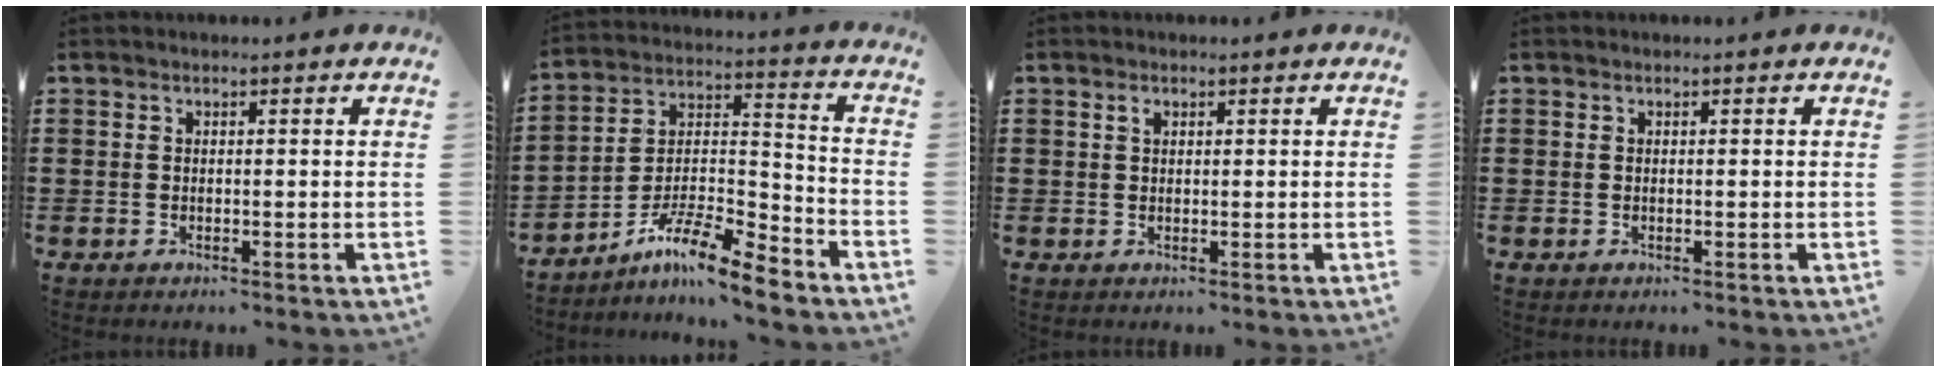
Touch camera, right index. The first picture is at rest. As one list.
[{"total": 9.4, "force": [-7.7, 1.2, 5.4], "torque": [-0.099, 0.009, -0.150]}, {"total": 0.9, "force": [0.5, 0.5, 0.5], "torque": [-0.013, 0.002, 0.009]}, {"total": 0.0}]